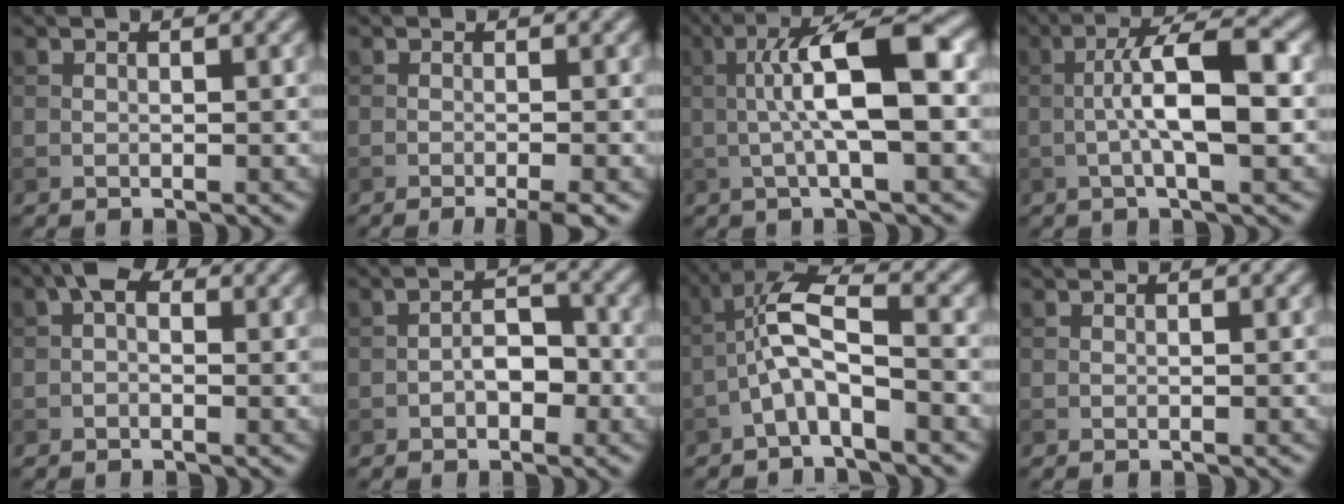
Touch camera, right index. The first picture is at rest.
{"total": 3.0, "force": [-1.7, 0.3, 2.4], "torque": [-0.032, 0.001, -0.033]}
{"total": 8.2, "force": [0.4, 1.8, 8.0], "torque": [-0.128, 0.014, 0.001]}
{"total": 6.5, "force": [-0.5, 1.4, 6.3], "torque": [-0.108, 0.012, -0.013]}
{"total": 1.9, "force": [0.2, 1.2, 1.5], "torque": [-0.022, 0.008, -0.007]}
{"total": 2.7, "force": [-1.0, 1.6, 1.9], "torque": [-0.030, 0.007, -0.020]}
{"total": 4.9, "force": [-2.0, 1.4, 4.2], "torque": [-0.088, 0.019, -0.047]}
{"total": 0.0}